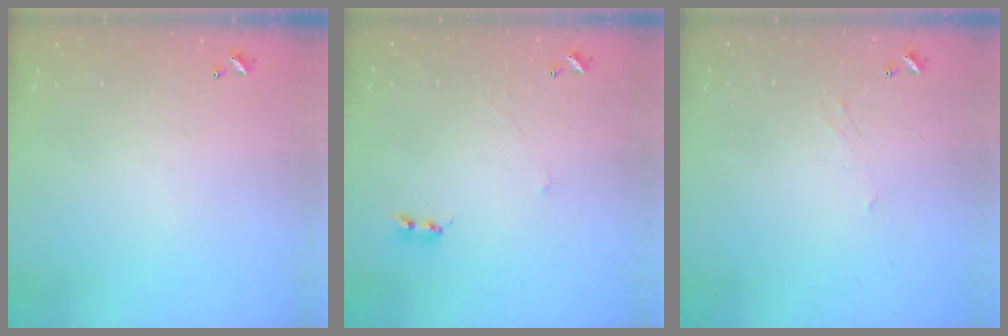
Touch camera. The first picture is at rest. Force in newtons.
{"total": 0.9, "press": 0.8, "slide": 0.3}
{"total": 1.0, "press": 0.8, "slide": 0.5}